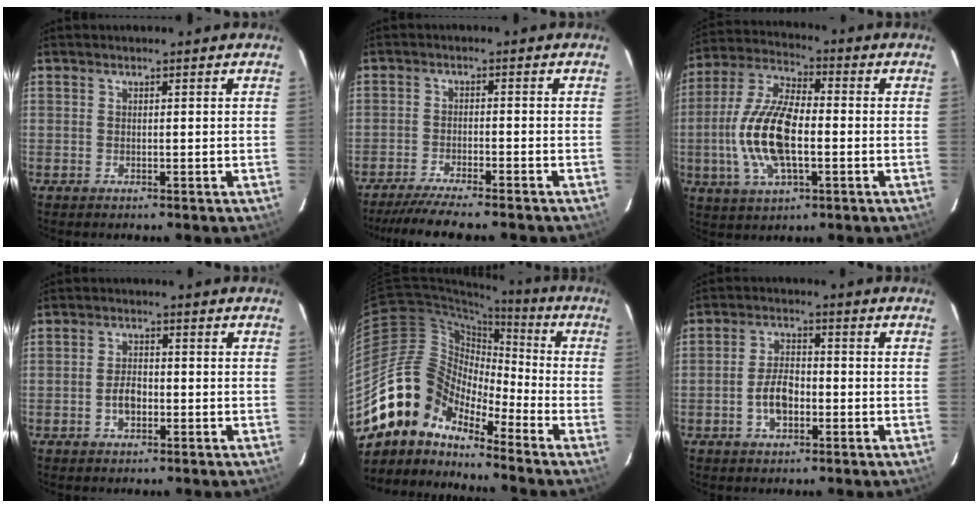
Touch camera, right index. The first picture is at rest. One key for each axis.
{"total": 9.8, "fx": -8.7, "fy": 0.4, "fz": 4.5, "tx": -0.101, "ty": -0.017, "tz": -0.139}
{"total": 14.9, "fx": -2.5, "fy": 6.2, "fz": 13.3, "tx": -0.281, "ty": 0.003, "tz": -0.049}
{"total": 3.2, "fx": -1.2, "fy": 2.0, "fz": 2.2, "tx": -0.043, "ty": 0.005, "tz": -0.020}
{"total": 13.5, "fx": -10.8, "fy": 6.6, "fz": 4.7, "tx": -0.080, "ty": 0.022, "tz": -0.222}
{"total": 5.6, "fx": -2.0, "fy": 3.1, "fz": 4.3, "tx": -0.086, "ty": 0.009, "tz": -0.032}